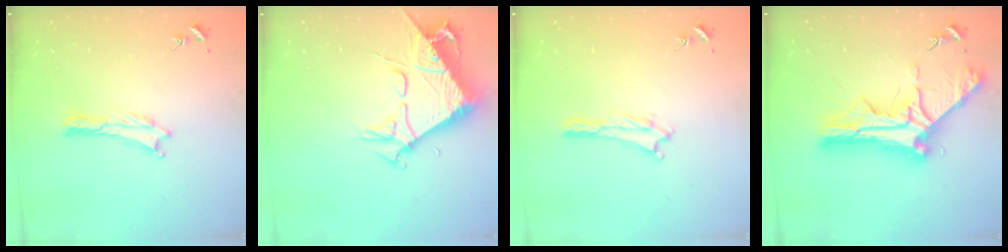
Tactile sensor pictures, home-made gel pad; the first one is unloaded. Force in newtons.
{"total": 9.6, "press": 9.6, "slide": 1.1}
{"total": 1.2, "press": 1.1, "slide": 0.2}
{"total": 12.1, "press": 12.0, "slide": 1.1}